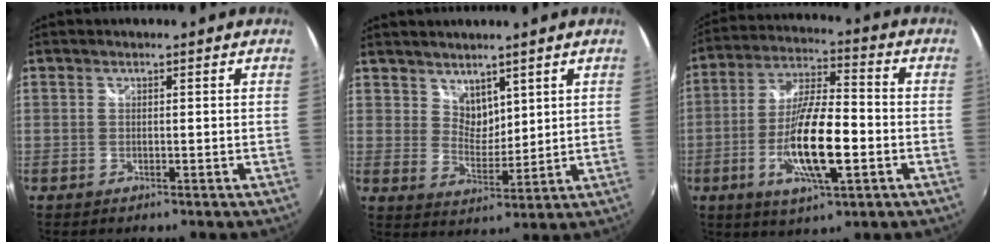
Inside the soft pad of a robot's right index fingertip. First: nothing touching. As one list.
[{"total": 5.0, "force": [3.8, 3.0, 1.6], "torque": [-0.016, -0.001, 0.072]}, {"total": 14.8, "force": [-4.2, 3.7, 13.7], "torque": [-0.271, -0.008, -0.077]}]